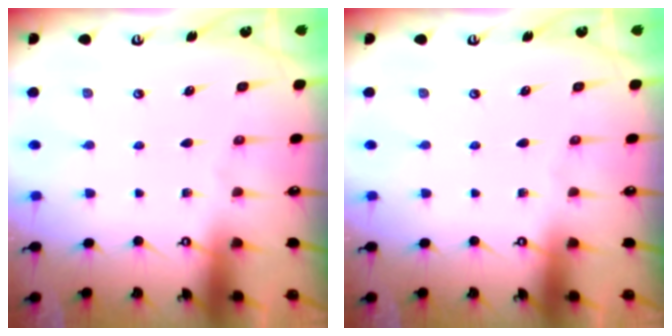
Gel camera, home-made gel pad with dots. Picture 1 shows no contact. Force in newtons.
{"total": 0.0}